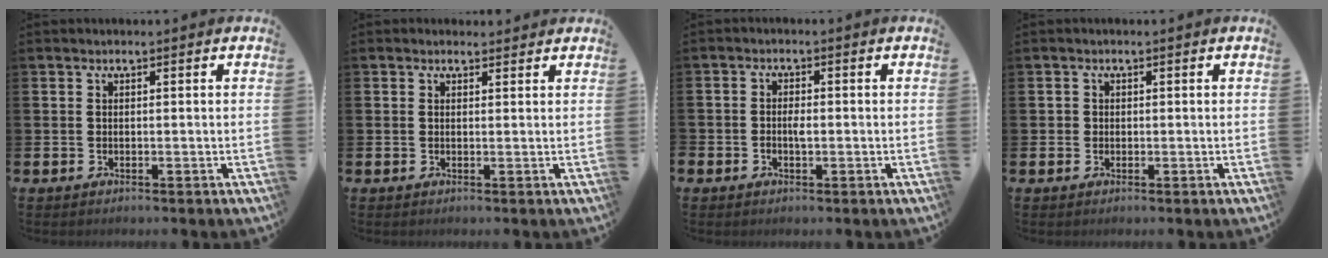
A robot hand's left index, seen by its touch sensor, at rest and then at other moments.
{"total": 1.0, "force": [0.8, 0.5, 0.1], "torque": [0.006, 0.003, 0.013]}
{"total": 1.4, "force": [-0.6, 0.9, 0.9], "torque": [-0.015, 0.001, -0.011]}
{"total": 0.7, "force": [0.1, 0.7, 0.0], "torque": [0.008, 0.002, -0.002]}